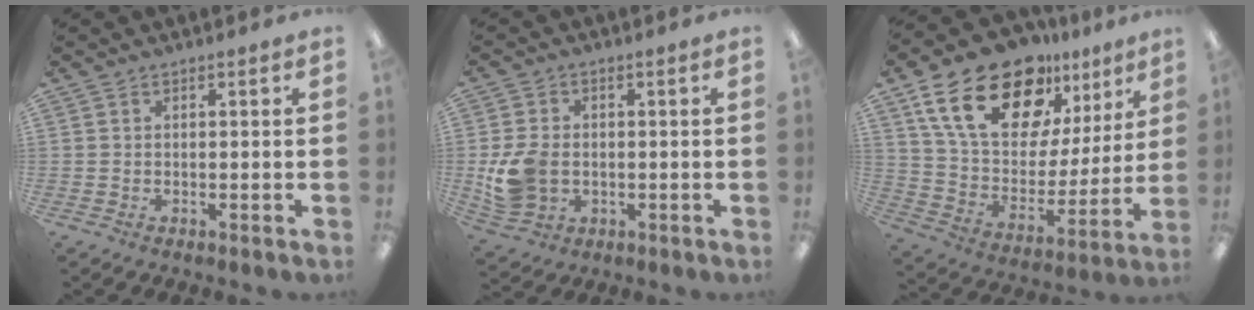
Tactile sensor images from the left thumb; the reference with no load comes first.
{"total": 9.2, "force": [-1.2, 7.2, 5.7], "torque": [-0.120, 0.011, -0.017]}
{"total": 23.6, "force": [14.7, 12.7, 13.5], "torque": [-0.233, -0.076, 0.264]}